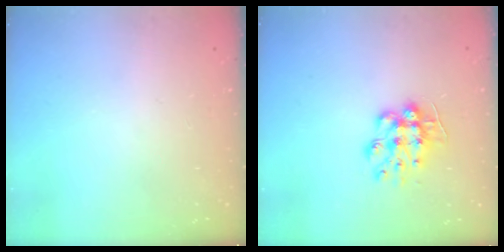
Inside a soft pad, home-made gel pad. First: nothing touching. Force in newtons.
{"total": 9.9, "press": 9.9, "slide": 0.3}